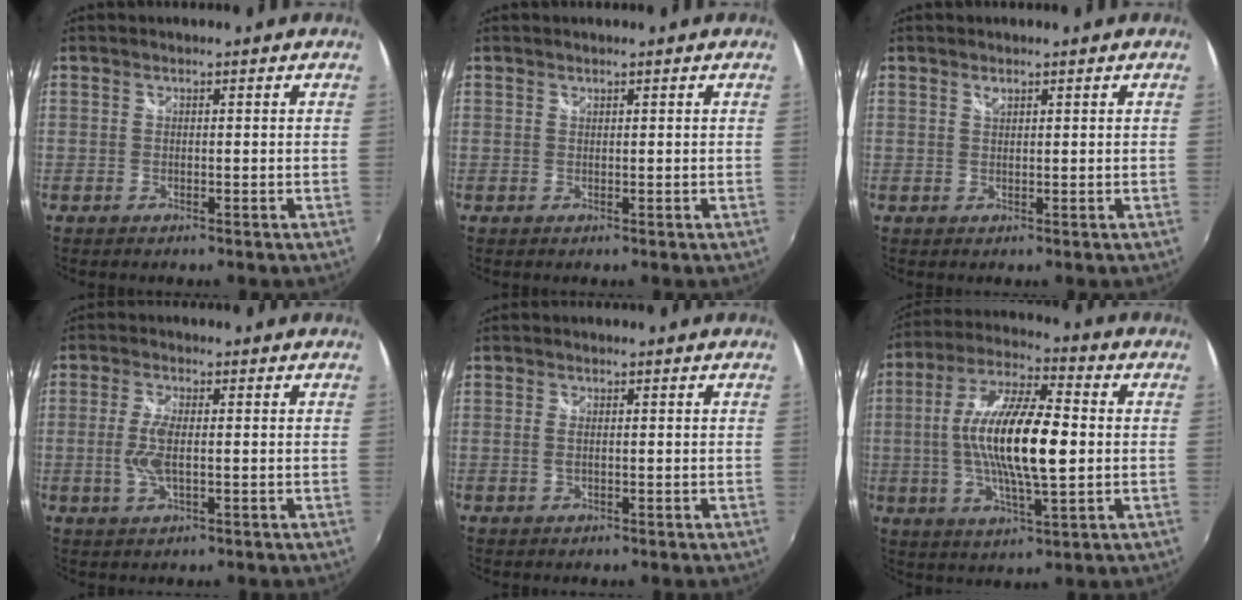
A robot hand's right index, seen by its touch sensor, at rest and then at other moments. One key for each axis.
{"total": 0.0}
{"total": 1.0, "fx": 0.7, "fy": 0.4, "fz": 0.5, "tx": -0.008, "ty": 0.002, "tz": 0.012}
{"total": 5.3, "fx": -0.4, "fy": 1.8, "fz": 5.0, "tx": -0.105, "ty": -0.004, "tz": -0.008}
{"total": 1.4, "fx": 0.1, "fy": 0.7, "fz": 1.2, "tx": -0.025, "ty": -0.002, "tz": 0.000}
{"total": 17.1, "fx": -0.1, "fy": 4.6, "fz": 16.5, "tx": -0.314, "ty": 0.005, "tz": -0.007}